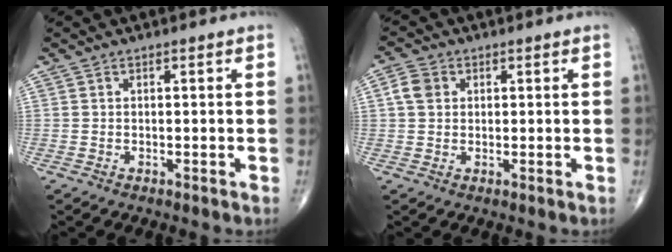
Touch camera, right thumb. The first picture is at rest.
{"total": 3.7, "force": [0.8, 3.0, 1.9], "torque": [-0.032, 0.007, 0.012]}